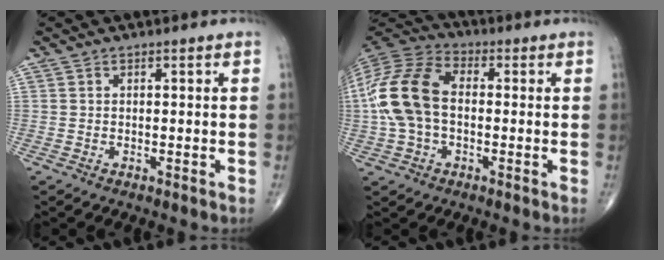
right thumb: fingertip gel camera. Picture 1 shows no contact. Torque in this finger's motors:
{"motor_torque": [0.98, 2.34, 0.97, -0.64, 0.56]}